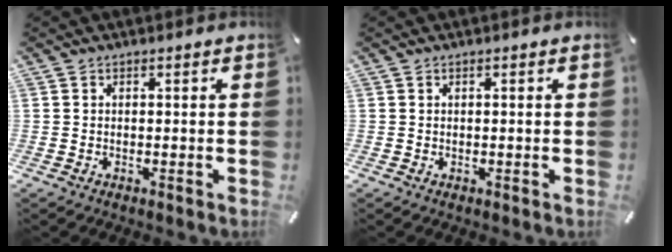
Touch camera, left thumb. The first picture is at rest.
{"total": 0.0}